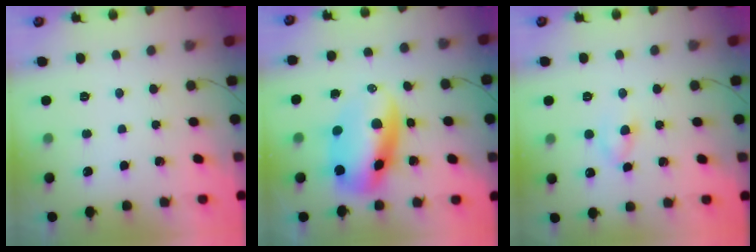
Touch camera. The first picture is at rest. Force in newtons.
{"total": 10.5, "press": 10.2, "slide": 2.5}
{"total": 2.9, "press": 2.6, "slide": 1.3}